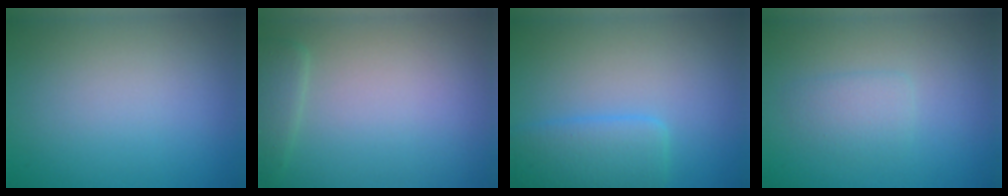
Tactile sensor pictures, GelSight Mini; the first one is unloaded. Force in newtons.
{"total": 1.2, "press": 1.2, "slide": 0.1}
{"total": 3.9, "press": 3.8, "slide": 0.3}
{"total": 1.8, "press": 1.8, "slide": 0.1}